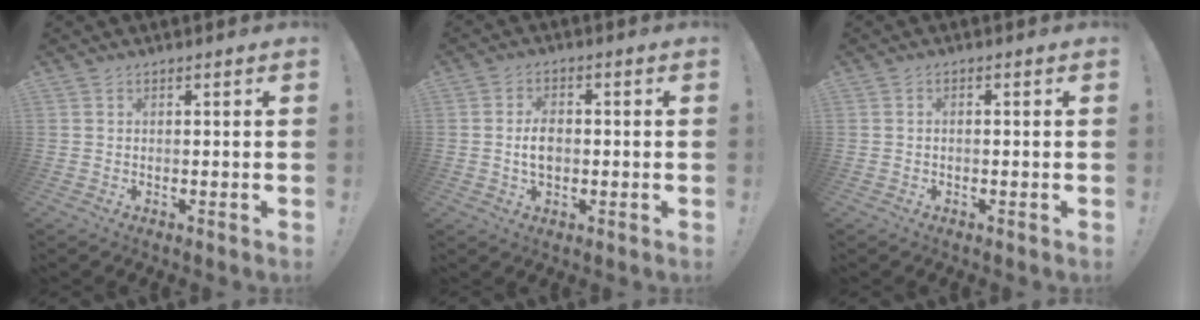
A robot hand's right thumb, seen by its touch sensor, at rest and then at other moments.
{"total": 5.3, "force": [-0.3, 3.5, 4.0], "torque": [-0.054, 0.001, -0.009]}
{"total": 0.8, "force": [-0.5, 0.3, 0.6], "torque": [-0.016, 0.003, -0.008]}